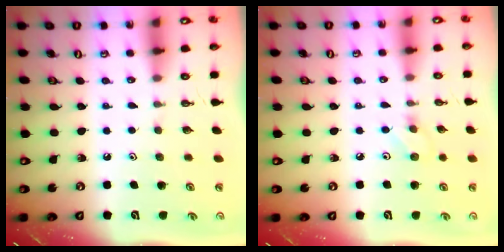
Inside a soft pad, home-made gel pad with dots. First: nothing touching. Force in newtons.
{"total": 5.0, "press": 4.9, "slide": 0.6}